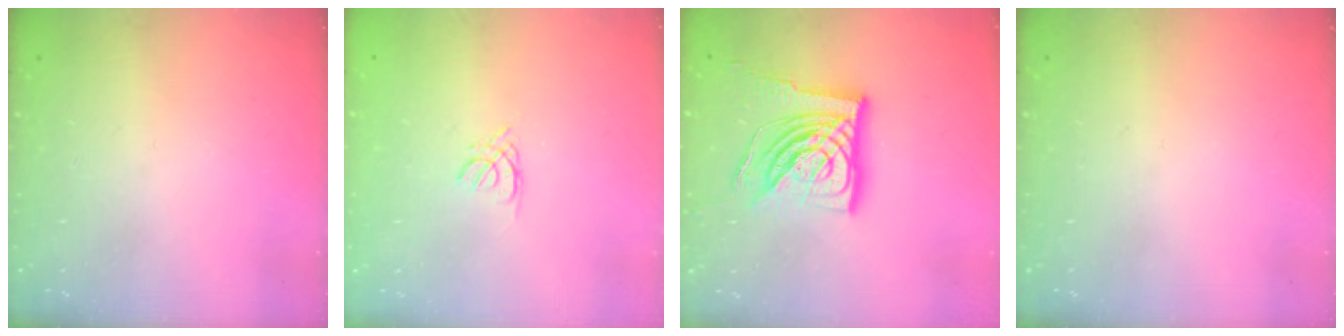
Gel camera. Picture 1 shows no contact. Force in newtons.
{"total": 1.7, "press": 1.7, "slide": 0.3}
{"total": 20.3, "press": 20.1, "slide": 2.6}
{"total": 0.0}